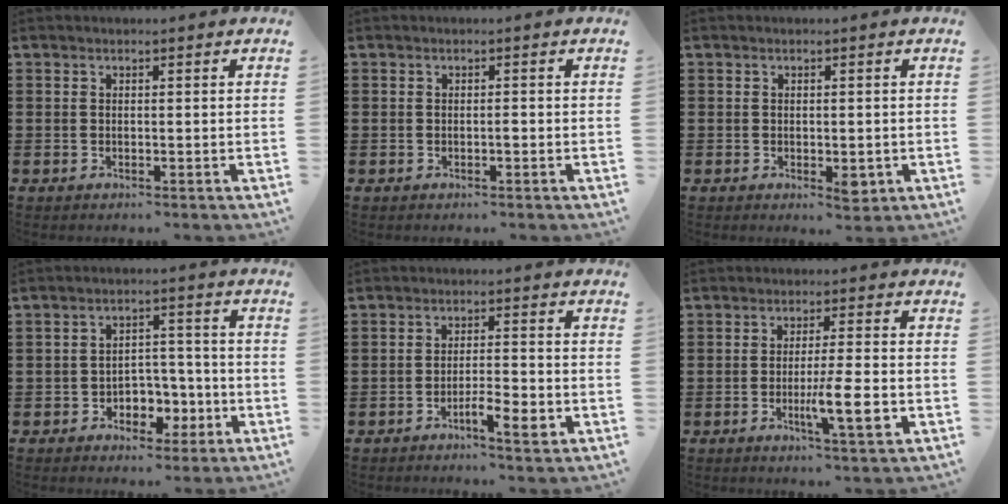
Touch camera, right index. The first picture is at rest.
{"total": 0.7, "force": [-0.4, 0.1, 0.6], "torque": [-0.012, -0.005, -0.006]}
{"total": 2.4, "force": [-0.7, 1.0, 2.0], "torque": [-0.035, 0.001, -0.011]}
{"total": 5.0, "force": [-2.5, 3.6, 2.4], "torque": [-0.036, 0.009, -0.046]}
{"total": 5.1, "force": [-2.8, 1.0, 4.1], "torque": [-0.071, -0.002, -0.050]}
{"total": 7.2, "force": [-2.1, 0.7, 6.9], "torque": [-0.116, -0.011, -0.036]}